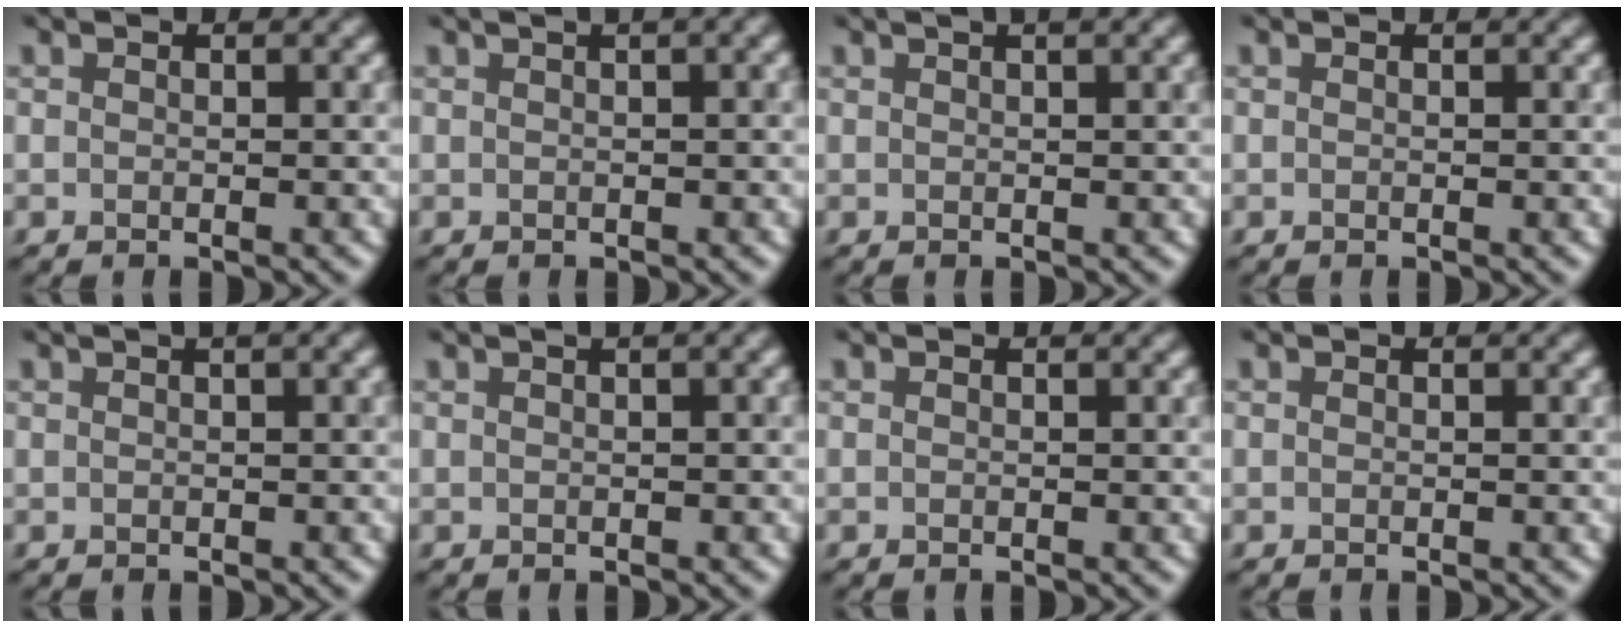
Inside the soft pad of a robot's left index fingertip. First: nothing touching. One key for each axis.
{"total": 5.0, "fx": 2.4, "fy": 2.3, "fz": 3.8, "tx": -0.026, "ty": 0.039, "tz": 0.008}
{"total": 3.1, "fx": 1.8, "fy": 1.1, "fz": 2.2, "tx": -0.012, "ty": 0.008, "tz": 0.004}
{"total": 0.0}
{"total": 3.3, "fx": 1.6, "fy": 1.3, "fz": 2.5, "tx": -0.016, "ty": 0.015, "tz": 0.006}
{"total": 3.7, "fx": 1.7, "fy": 1.6, "fz": 2.8, "tx": -0.016, "ty": 0.024, "tz": 0.007}
{"total": 0.0}
{"total": 0.0}